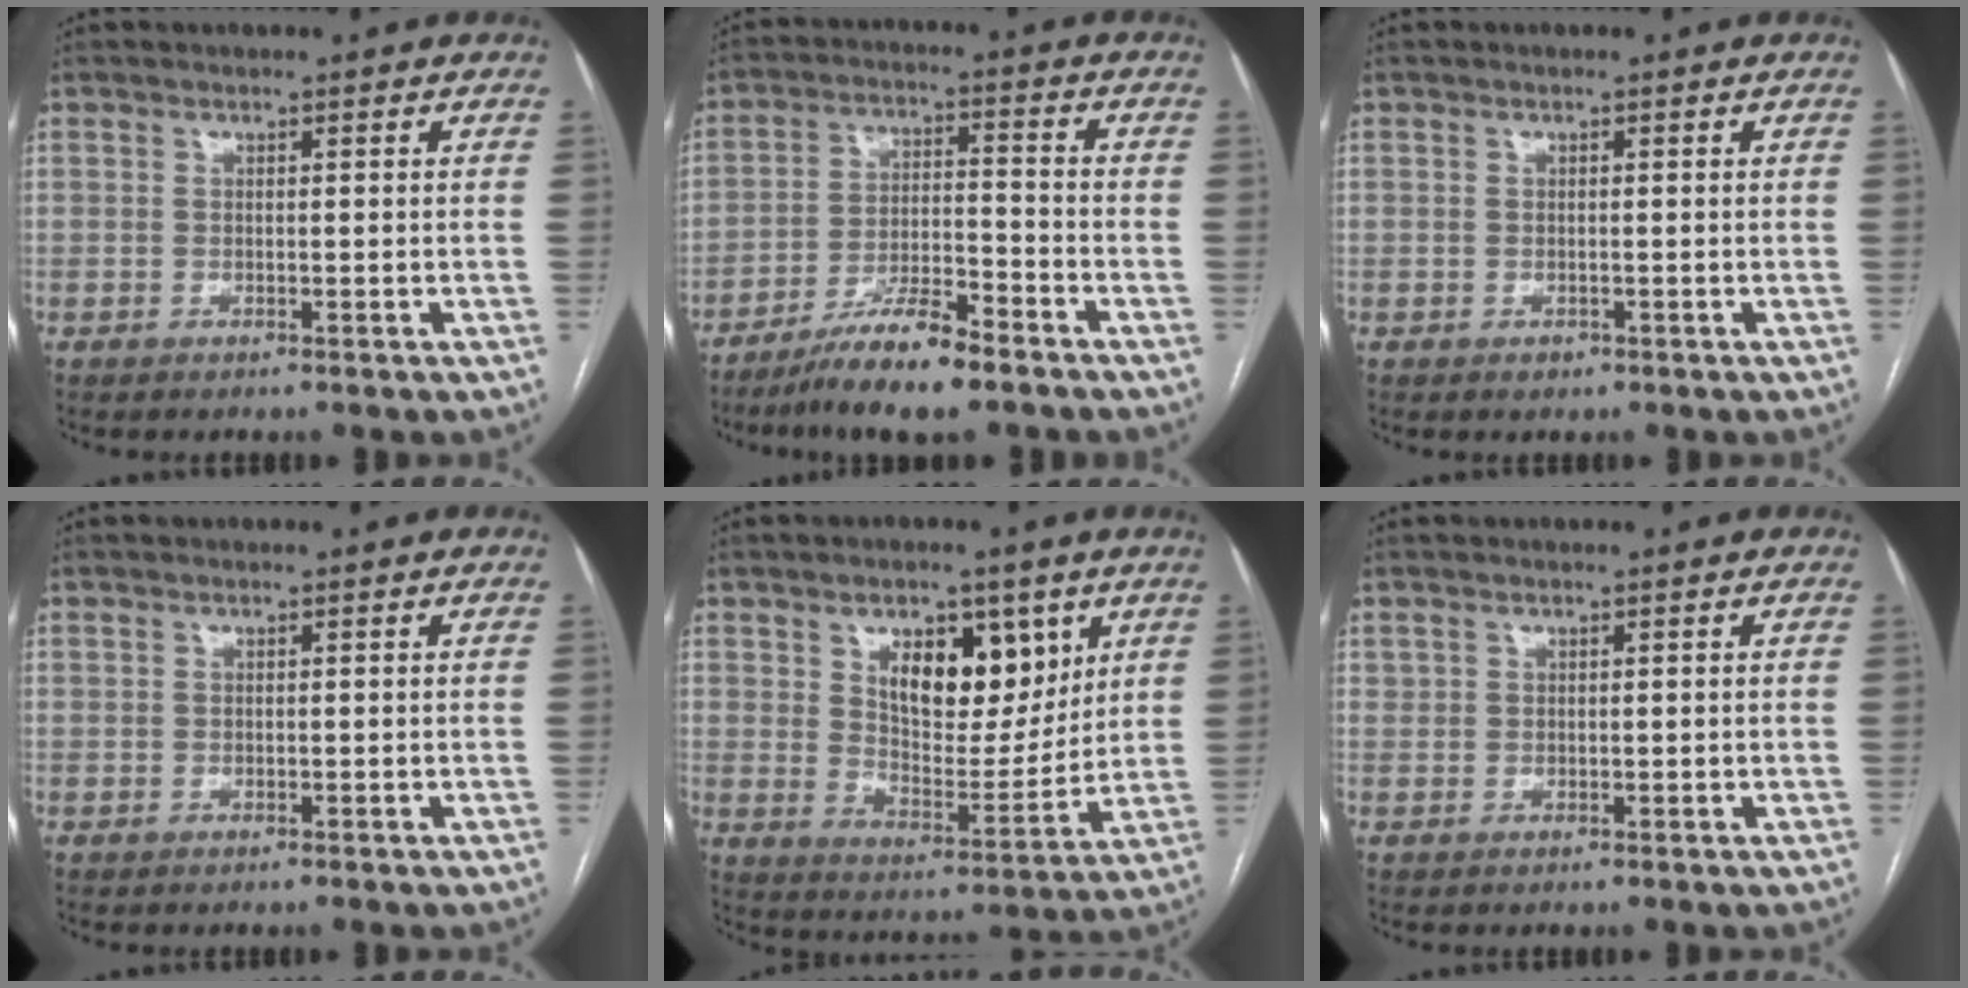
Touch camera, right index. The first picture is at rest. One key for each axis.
{"total": 10.1, "fx": -7.5, "fy": 1.4, "fz": 6.7, "tx": -0.120, "ty": -0.016, "tz": -0.135}
{"total": 0.9, "fx": -0.4, "fy": 0.8, "fz": 0.2, "tx": -0.001, "ty": 0.003, "tz": -0.003}
{"total": 0.6, "fx": 0.3, "fy": 0.3, "fz": 0.4, "tx": -0.006, "ty": -0.001, "tz": 0.007}
{"total": 11.6, "fx": 5.3, "fy": 5.6, "fz": 8.7, "tx": -0.132, "ty": 0.002, "tz": 0.096}
{"total": 1.3, "fx": 0.7, "fy": 0.9, "fz": 0.5, "tx": -0.006, "ty": -0.001, "tz": 0.018}